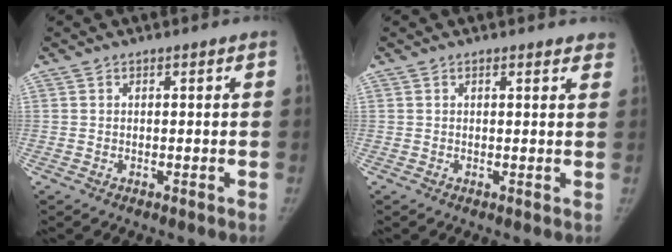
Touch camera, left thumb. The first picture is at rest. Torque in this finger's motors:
{"motor_torque": [-0.14, 0.01, -0.32, 0.42, -0.06]}